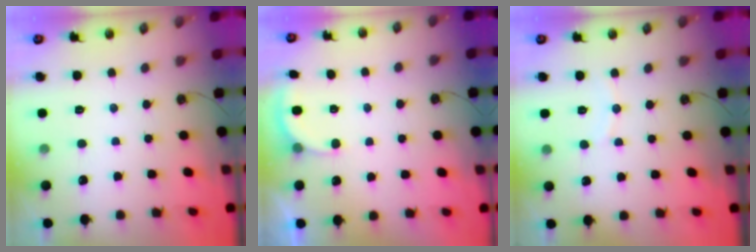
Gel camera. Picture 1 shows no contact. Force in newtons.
{"total": 2.5, "press": 2.3, "slide": 1.1}
{"total": 5.2, "press": 5.2, "slide": 0.6}